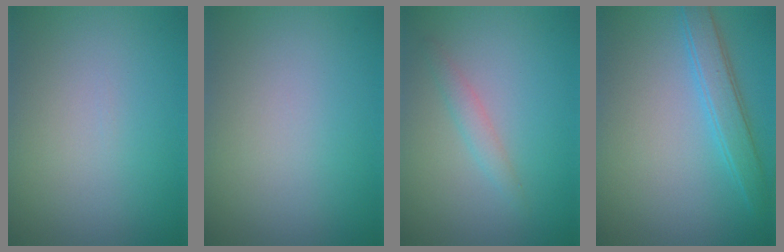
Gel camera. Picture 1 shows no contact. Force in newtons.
{"total": 0.0}
{"total": 1.5, "press": 1.5, "slide": 0.0}
{"total": 3.0, "press": 3.0, "slide": 0.0}